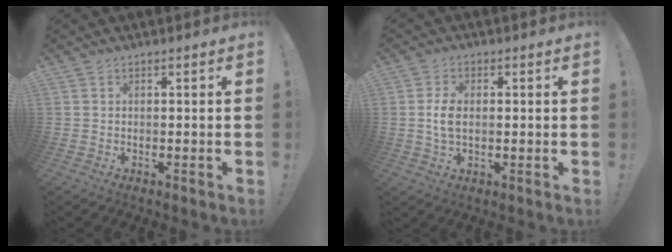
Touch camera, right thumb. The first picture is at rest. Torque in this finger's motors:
{"motor_torque": [-0.27, 0.13, 0.05, 0.07, 0.00]}